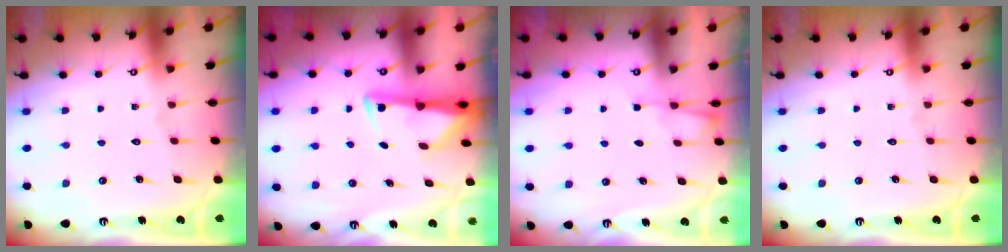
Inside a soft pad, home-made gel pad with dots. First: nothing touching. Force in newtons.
{"total": 3.0, "press": 2.9, "slide": 0.5}
{"total": 2.4, "press": 2.4, "slide": 0.4}
{"total": 0.0}